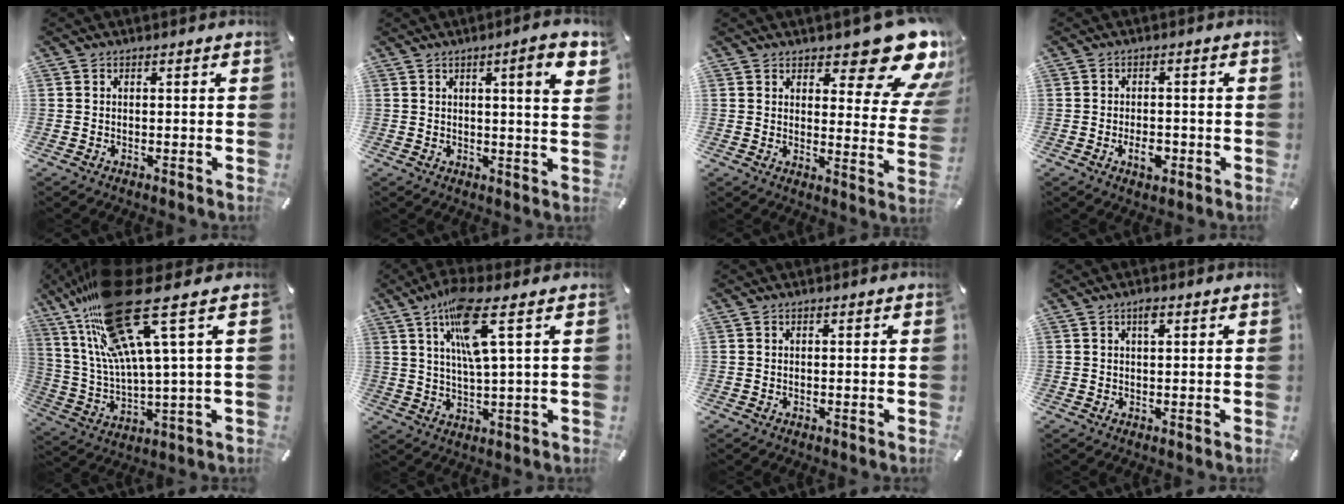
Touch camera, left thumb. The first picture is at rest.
{"total": 7.4, "force": [3.1, 0.7, 6.7], "torque": [-0.100, -0.010, 0.043]}
{"total": 15.0, "force": [10.5, 6.0, 8.8], "torque": [-0.094, -0.091, 0.175]}
{"total": 4.8, "force": [-1.7, 2.7, 3.5], "torque": [-0.063, 0.008, -0.028]}
{"total": 23.9, "force": [11.2, 7.6, 19.8], "torque": [-0.405, -0.049, 0.187]}
{"total": 11.7, "force": [5.1, 1.7, 10.4], "torque": [-0.198, -0.003, 0.083]}
{"total": 0.0}
{"total": 2.1, "force": [0.9, 0.7, 1.8], "torque": [-0.038, 0.005, 0.014]}